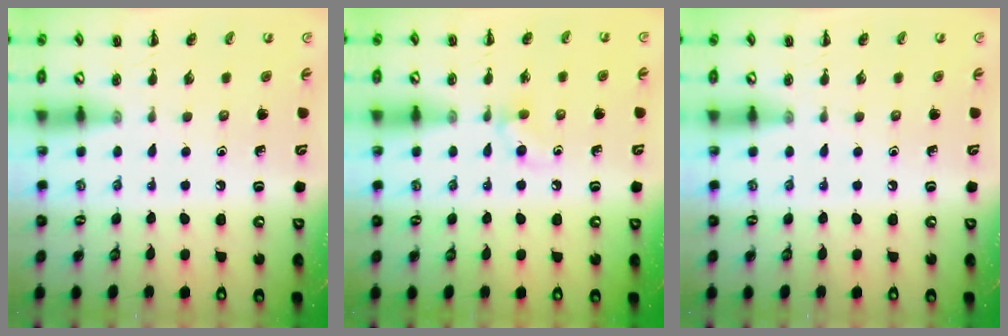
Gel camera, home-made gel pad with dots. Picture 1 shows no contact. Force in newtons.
{"total": 4.3, "press": 3.9, "slide": 1.6}
{"total": 0.0}